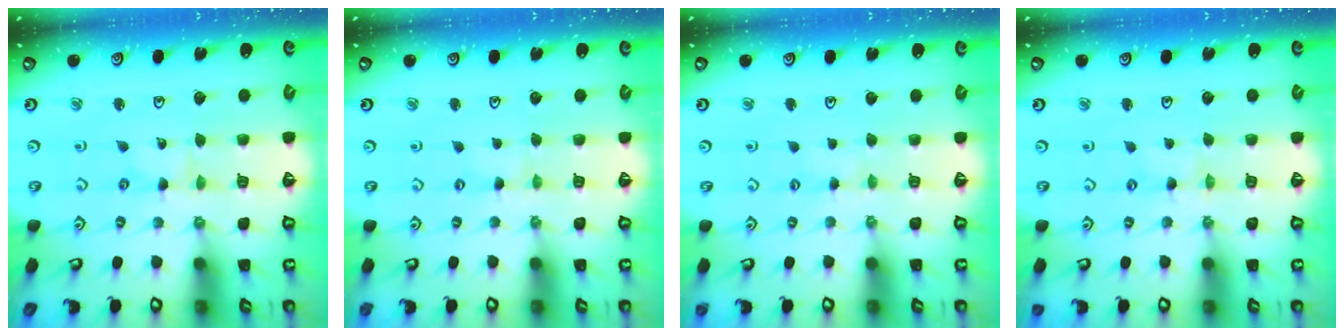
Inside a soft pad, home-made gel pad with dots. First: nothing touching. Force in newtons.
{"total": 0.0}
{"total": 1.5, "press": 1.4, "slide": 0.3}
{"total": 0.0}